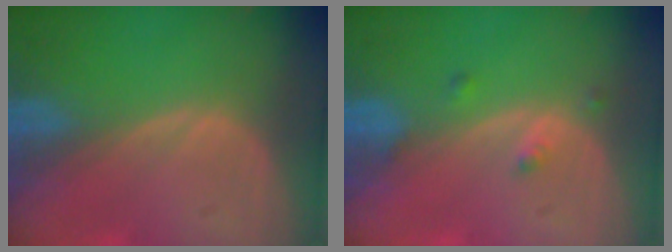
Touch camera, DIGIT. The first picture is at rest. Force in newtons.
{"total": 1.6, "press": 1.5, "slide": 0.1}